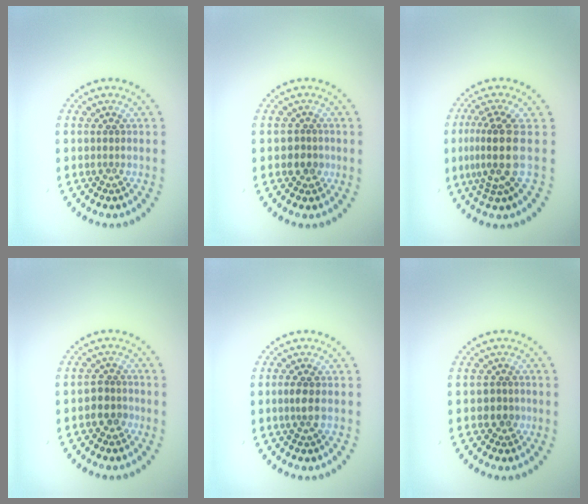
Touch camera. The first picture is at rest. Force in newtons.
{"total": 1.7, "press": 1.6, "slide": 0.7}
{"total": 4.1, "press": 3.0, "slide": 2.8}
{"total": 2.0, "press": 1.7, "slide": 1.0}
{"total": 1.4, "press": 1.4, "slide": 0.5}
{"total": 1.3, "press": 1.1, "slide": 0.7}